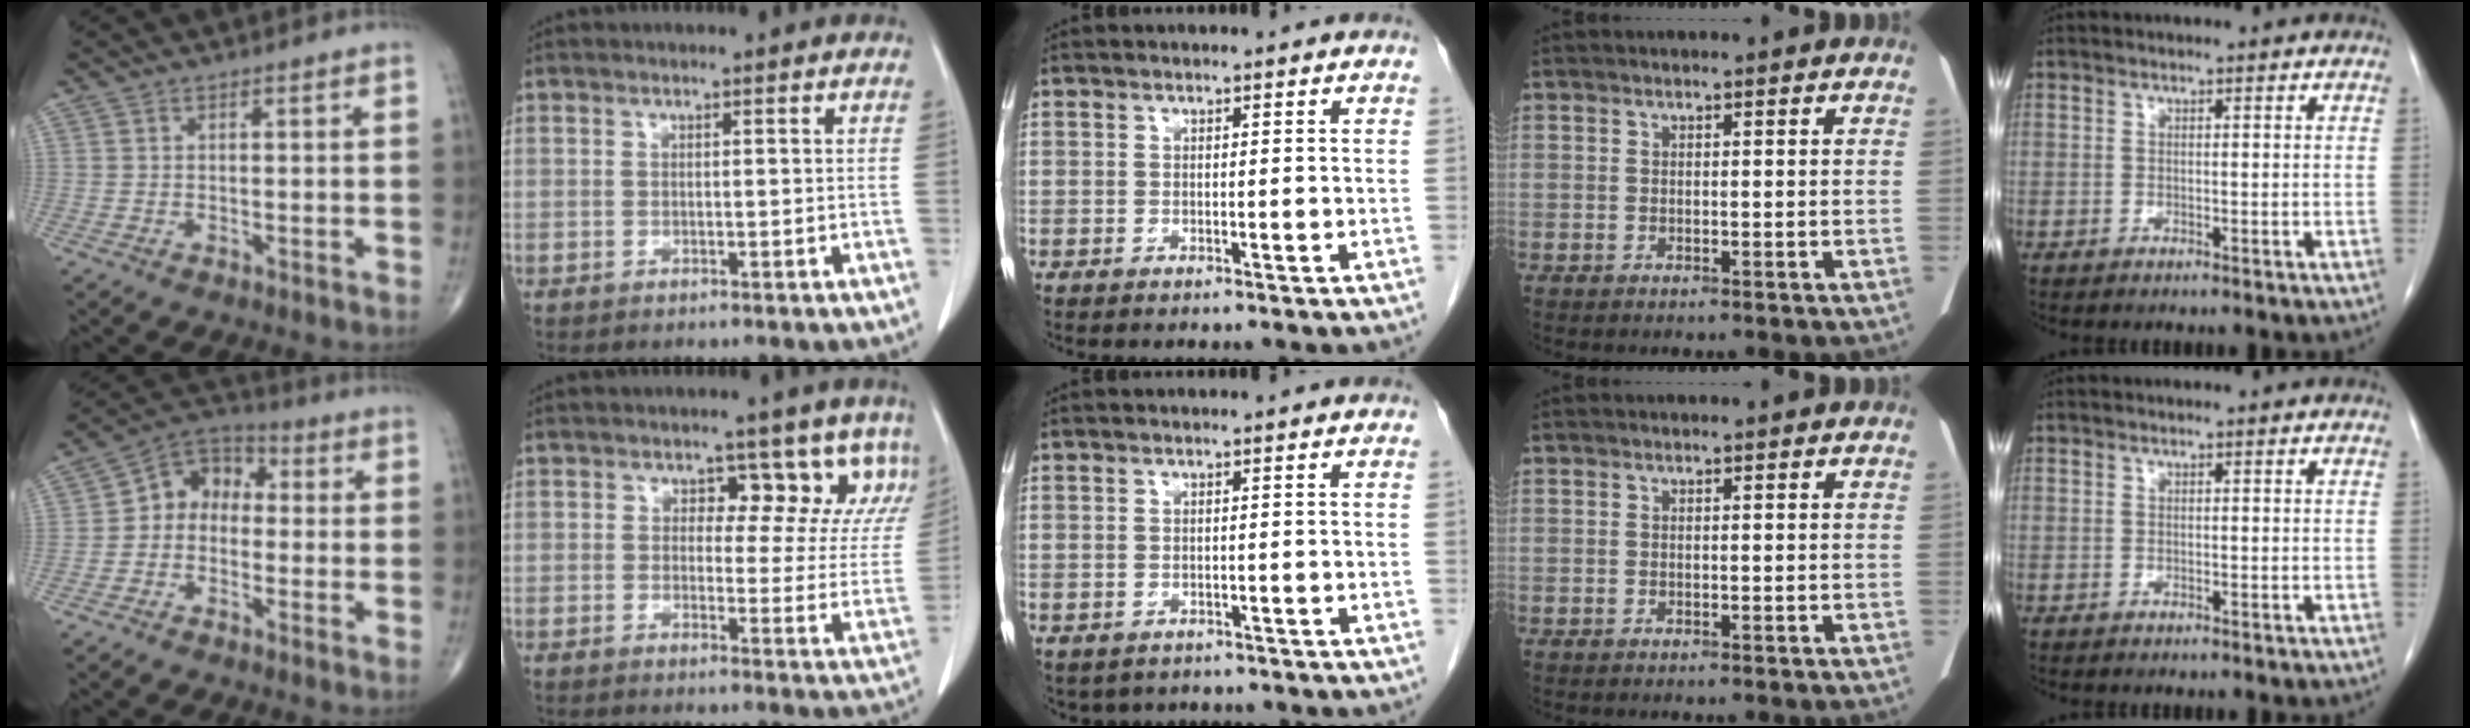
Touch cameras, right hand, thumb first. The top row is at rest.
{"thumb": {"total": 8.2, "force": [-0.8, 6.6, 4.8], "torque": [-0.044, 0.037, -0.038]}, "index": {"total": 8.6, "force": [5.7, 5.2, 3.7], "torque": [-0.016, -0.006, 0.046]}, "middle": {"total": 5.0, "force": [-4.0, 2.7, 1.1], "torque": [-0.006, 0.007, -0.046]}}